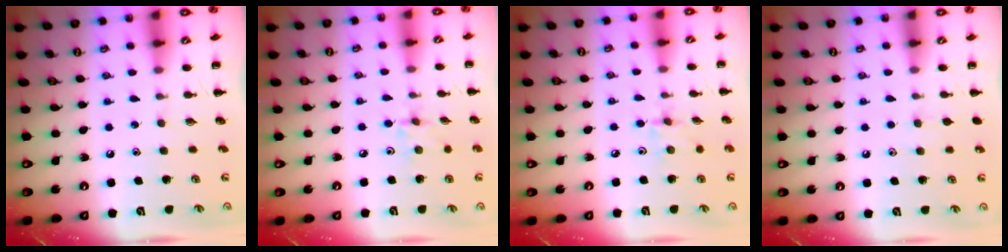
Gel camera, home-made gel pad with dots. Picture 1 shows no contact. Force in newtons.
{"total": 2.4, "press": 2.3, "slide": 0.8}
{"total": 2.4, "press": 2.3, "slide": 0.8}
{"total": 2.8, "press": 2.5, "slide": 1.3}